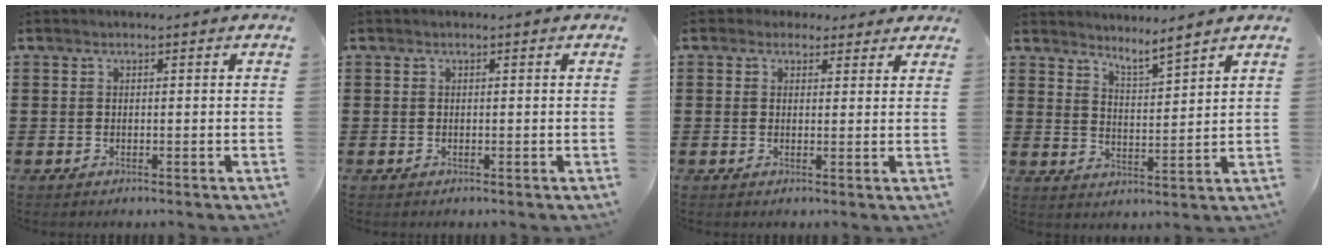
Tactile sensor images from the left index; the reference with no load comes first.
{"total": 0.0}
{"total": 2.3, "force": [1.7, 1.5, 0.5], "torque": [-0.009, 0.003, 0.030]}
{"total": 3.8, "force": [3.7, -0.8, 0.7], "torque": [-0.026, -0.022, 0.063]}